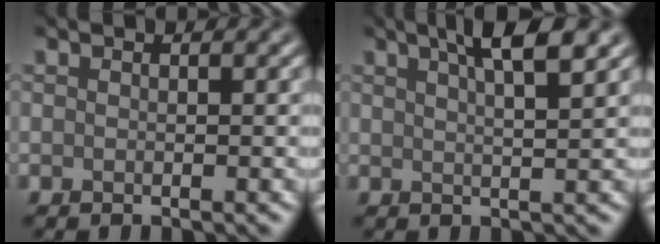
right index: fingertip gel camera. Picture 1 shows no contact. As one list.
[{"total": 4.7, "force": [2.8, 1.1, 3.6], "torque": [-0.042, 0.016, 0.035]}]